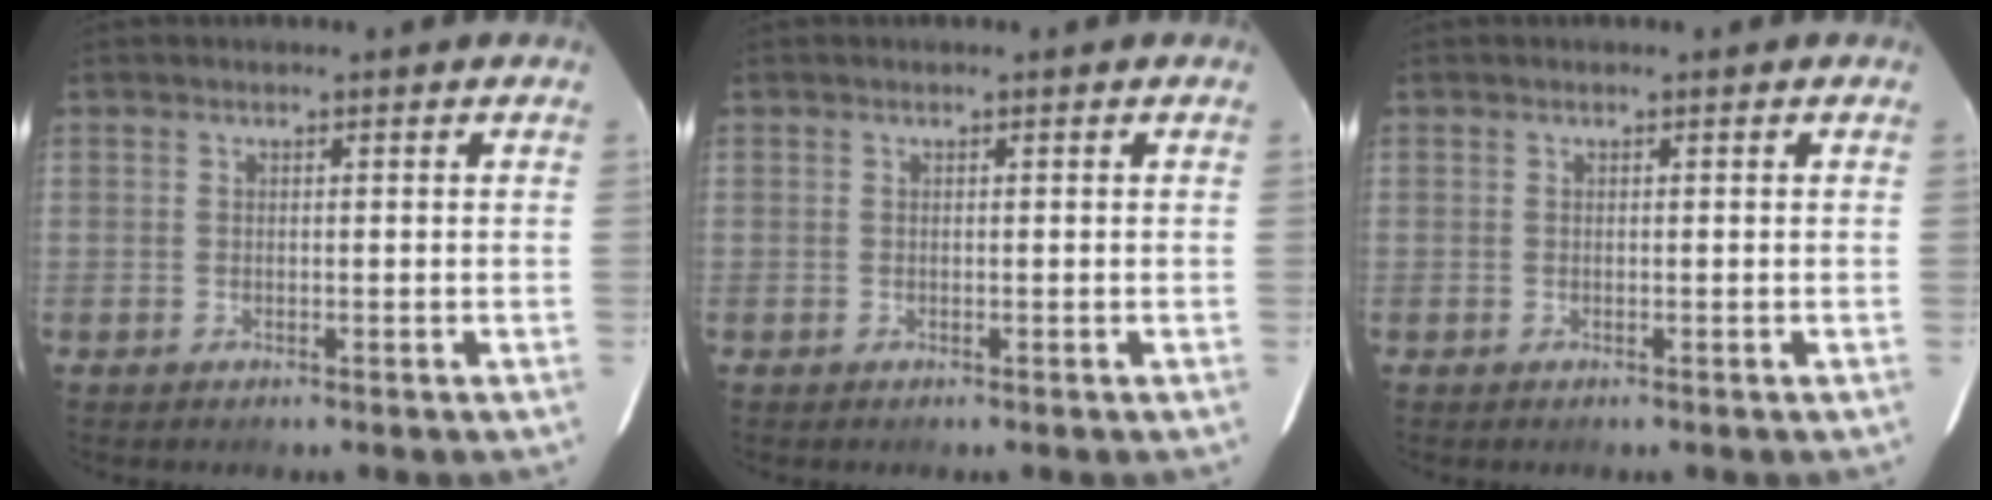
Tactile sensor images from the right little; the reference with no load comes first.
{"total": 0.0}
{"total": 0.0}